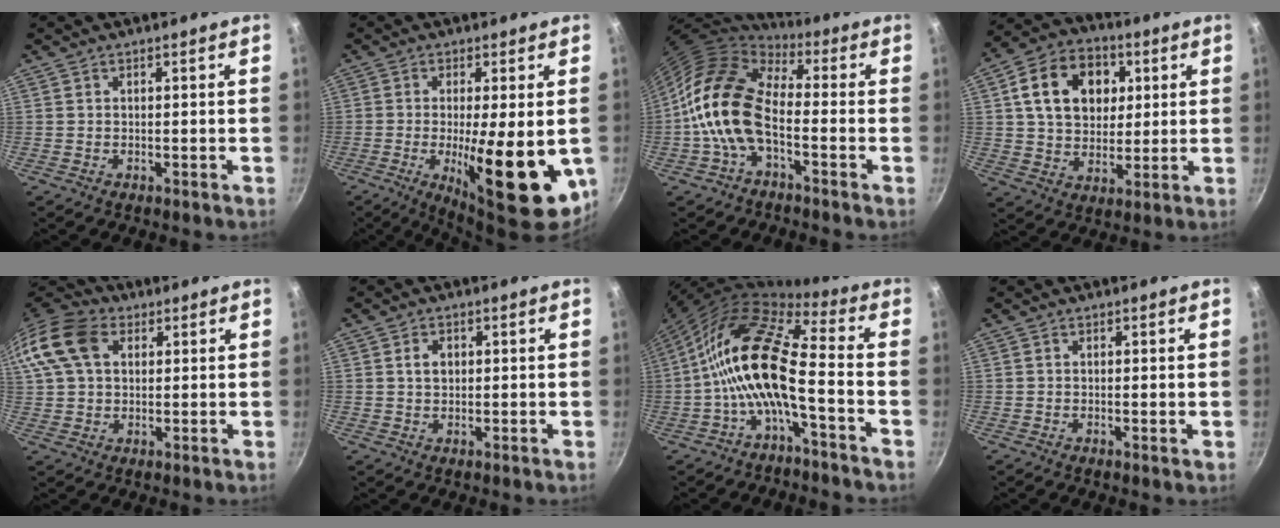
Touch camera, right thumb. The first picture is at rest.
{"total": 17.4, "force": [-3.3, 5.1, 16.3], "torque": [-0.228, -0.014, -0.038]}
{"total": 13.5, "force": [-3.1, 7.4, 10.8], "torque": [-0.182, 0.034, -0.073]}
{"total": 16.2, "force": [4.2, 12.2, 9.8], "torque": [-0.136, 0.008, 0.063]}
{"total": 14.9, "force": [4.6, 10.5, 9.5], "torque": [-0.196, 0.023, 0.073]}
{"total": 2.8, "force": [0.6, 2.1, 1.8], "torque": [-0.021, 0.003, 0.010]}
{"total": 15.2, "force": [-4.0, 5.5, 13.6], "torque": [-0.262, 0.056, -0.089]}
{"total": 0.8, "force": [-0.1, 0.0, 0.8], "torque": [-0.012, -0.002, -0.003]}